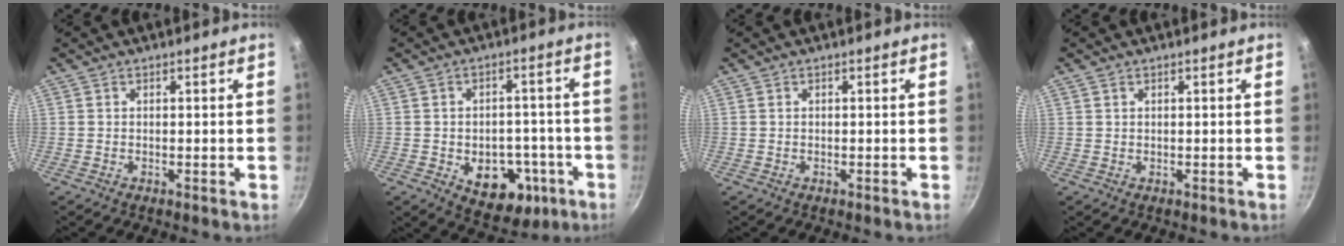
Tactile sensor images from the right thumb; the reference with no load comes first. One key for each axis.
{"total": 12.4, "fx": -4.1, "fy": 8.6, "fz": 8.0, "tx": -0.068, "ty": 0.016, "tz": -0.041}
{"total": 0.0}
{"total": 0.7, "fx": 0.4, "fy": 0.5, "fz": 0.3, "tx": -0.005, "ty": 0.001, "tz": 0.008}